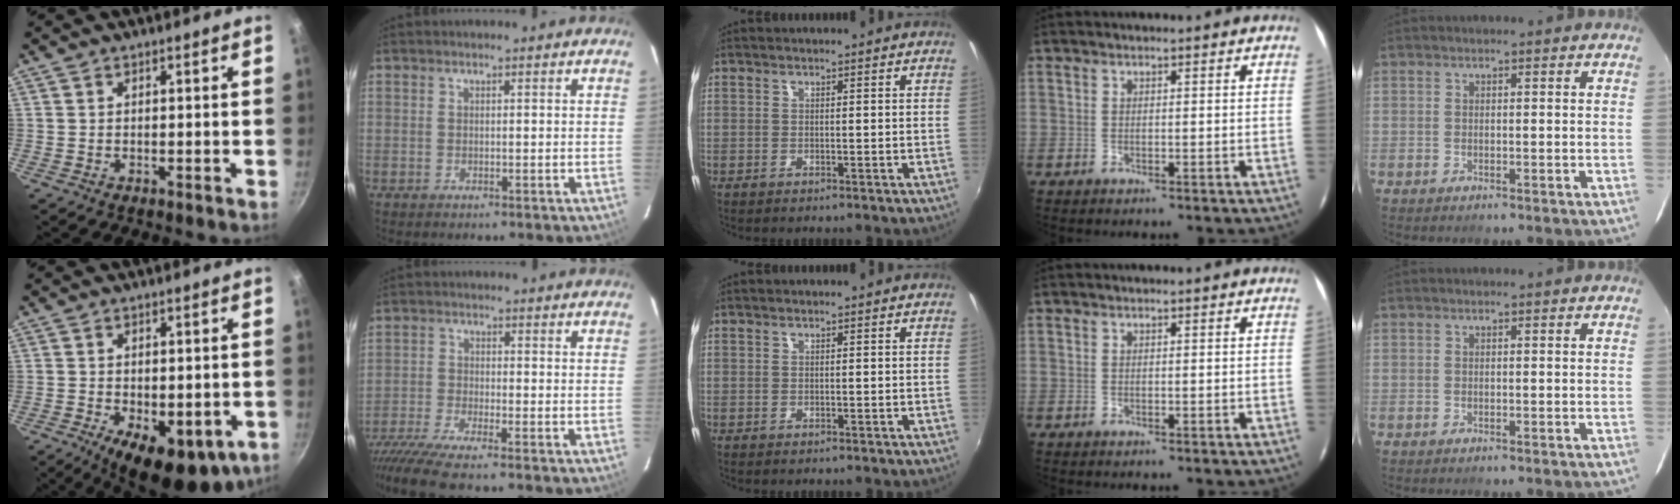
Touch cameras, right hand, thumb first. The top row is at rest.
{"thumb": {"total": 15.0, "force": [-5.4, 7.0, 12.1], "torque": [-0.140, -0.002, -0.064]}, "index": {"total": 9.1, "force": [-7.8, -0.1, 4.6], "torque": [-0.115, -0.036, -0.145]}}